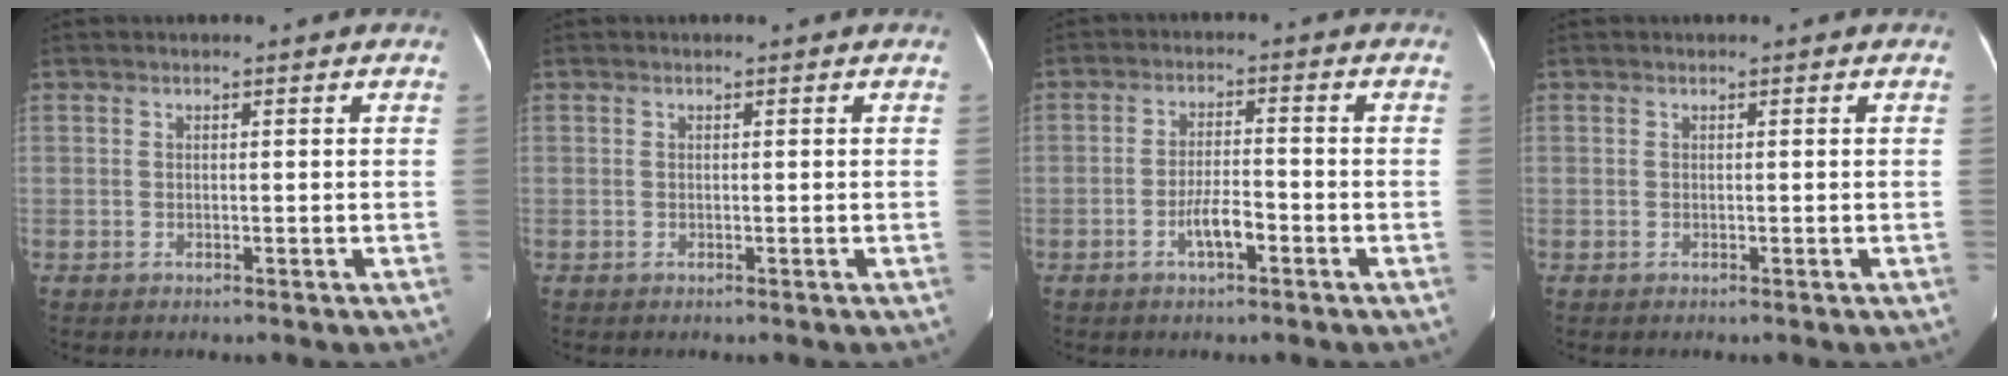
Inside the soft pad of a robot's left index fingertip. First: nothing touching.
{"total": 0.0}
{"total": 4.1, "force": [-2.1, 1.0, 3.4], "torque": [-0.066, 0.005, -0.039]}
{"total": 0.0}